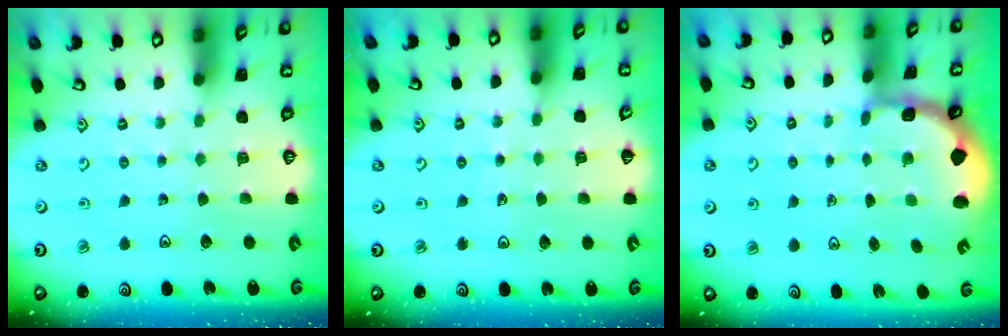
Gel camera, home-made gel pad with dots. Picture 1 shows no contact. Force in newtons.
{"total": 3.6, "press": 3.6, "slide": 0.4}
{"total": 1.8, "press": 1.7, "slide": 0.5}